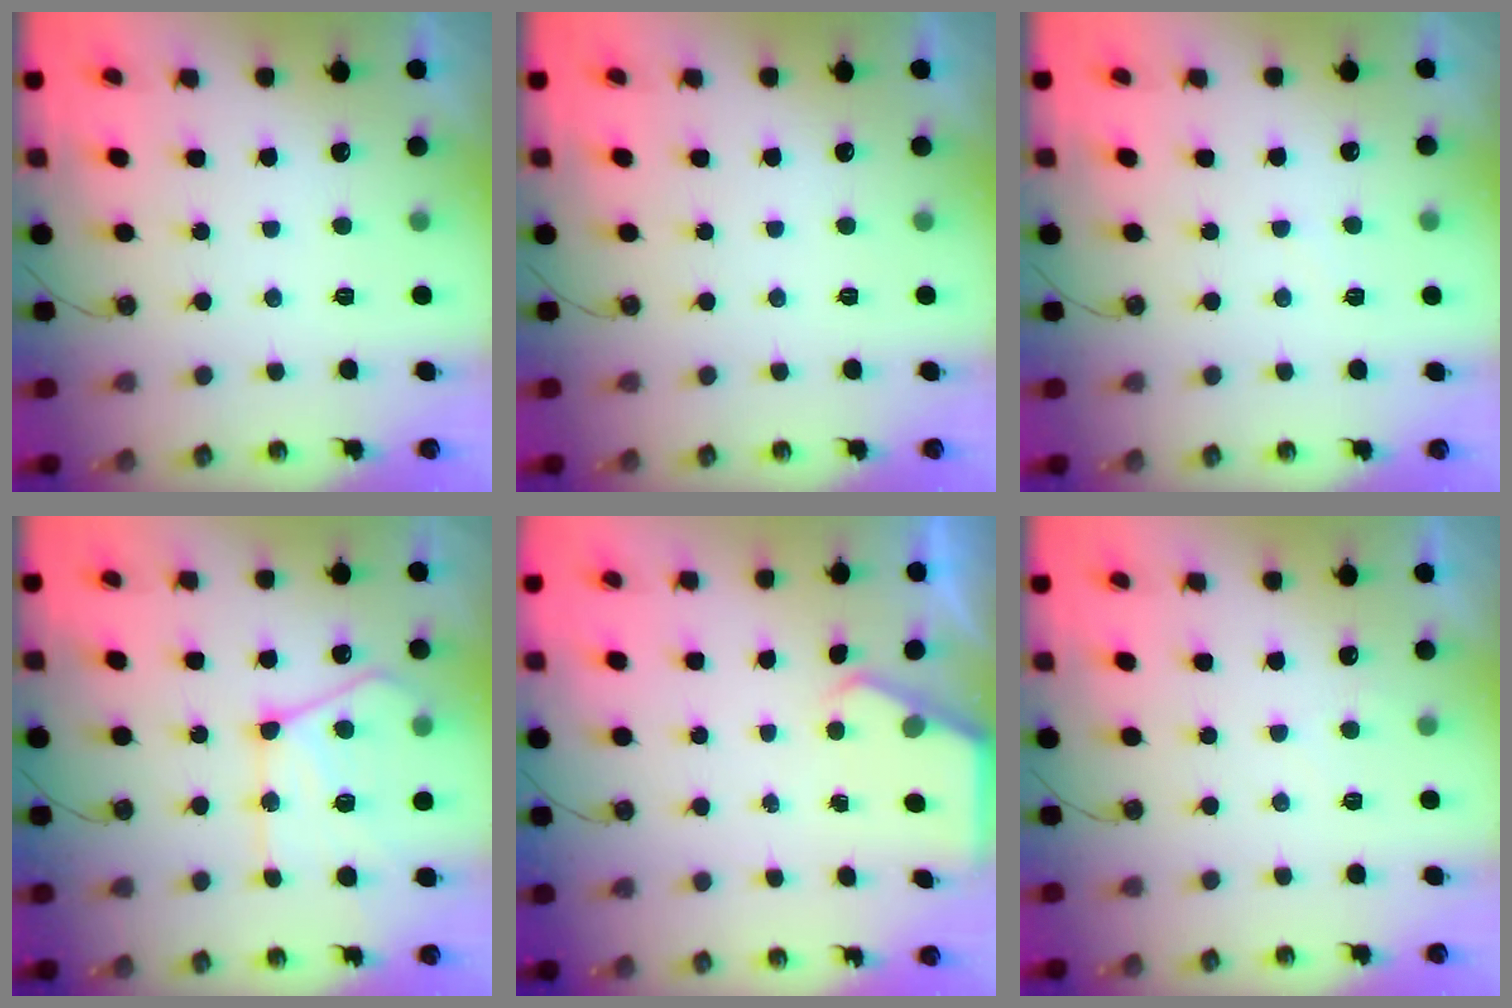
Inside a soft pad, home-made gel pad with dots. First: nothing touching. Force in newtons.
{"total": 0.0}
{"total": 2.5, "press": 2.5, "slide": 0.3}
{"total": 17.8, "press": 17.7, "slide": 1.7}
{"total": 2.2, "press": 2.1, "slide": 0.3}
{"total": 3.6, "press": 3.6, "slide": 0.4}